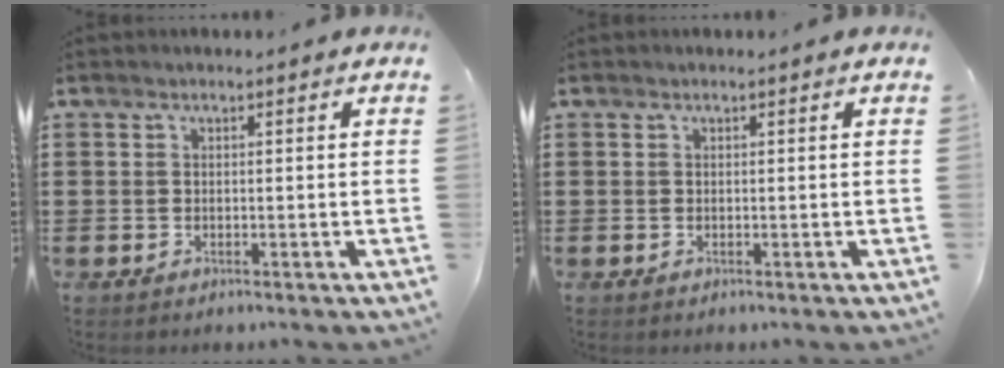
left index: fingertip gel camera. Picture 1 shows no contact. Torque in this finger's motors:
{"motor_torque": [-0.30, 0.33, -0.04, -0.01]}